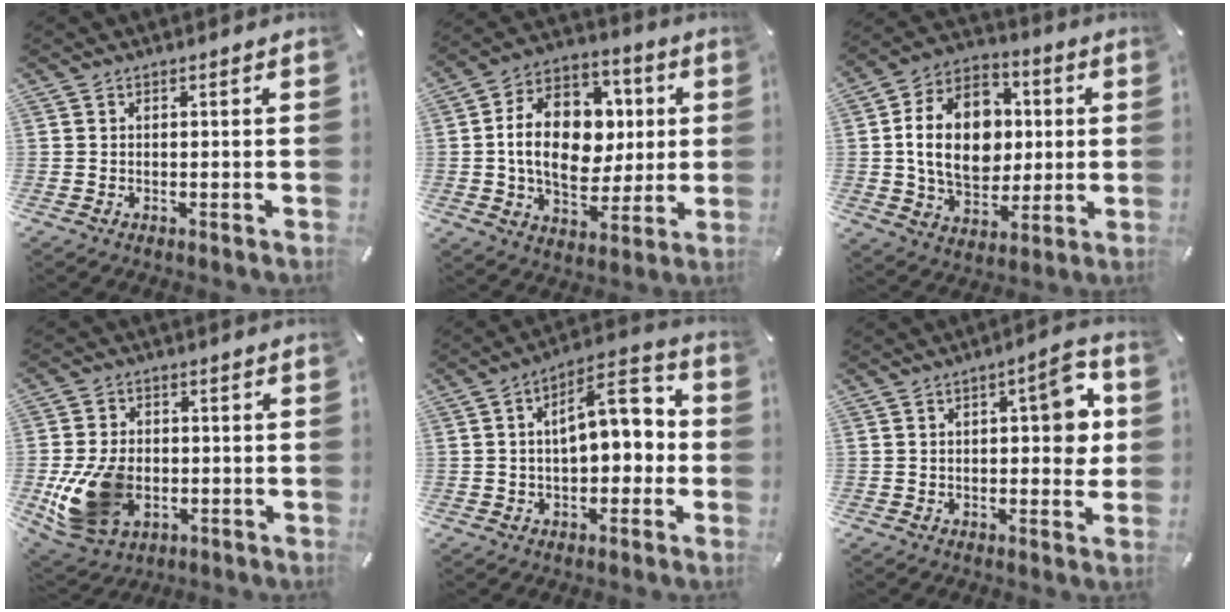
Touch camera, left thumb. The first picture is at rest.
{"total": 18.1, "force": [0.9, 13.4, 12.2], "torque": [-0.224, 0.009, 0.018]}
{"total": 17.9, "force": [0.6, 13.7, 11.5], "torque": [-0.221, 0.008, 0.011]}
{"total": 14.8, "force": [-2.8, 11.1, 9.4], "torque": [-0.193, 0.010, -0.045]}
{"total": 11.4, "force": [1.9, 6.8, 9.0], "torque": [-0.113, -0.014, 0.029]}
{"total": 9.3, "force": [1.6, 4.2, 8.1], "torque": [-0.093, -0.007, 0.019]}